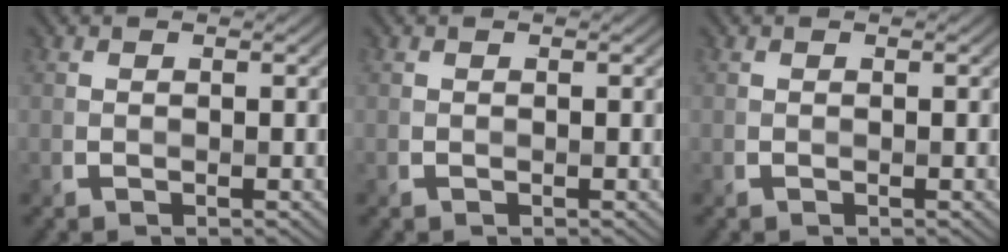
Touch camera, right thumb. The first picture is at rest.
{"total": 0.0}
{"total": 0.0}